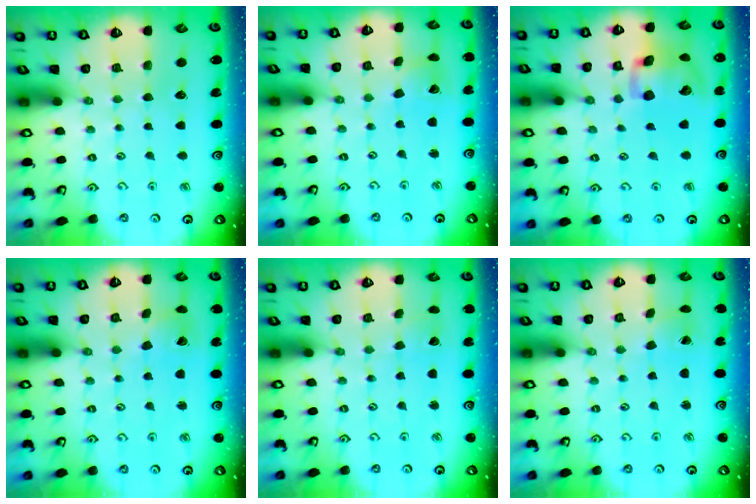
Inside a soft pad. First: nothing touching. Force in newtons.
{"total": 4.4, "press": 4.4, "slide": 0.5}
{"total": 14.3, "press": 14.2, "slide": 2.3}
{"total": 4.4, "press": 4.4, "slide": 0.5}
{"total": 1.2, "press": 1.2, "slide": 0.1}
{"total": 1.7, "press": 1.7, "slide": 0.1}